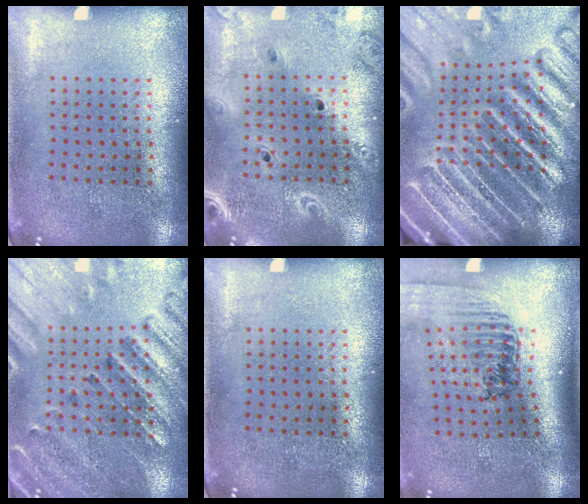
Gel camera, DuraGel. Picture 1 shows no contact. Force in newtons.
{"total": 2.2, "press": 2.0, "slide": 0.9}
{"total": 5.7, "press": 4.9, "slide": 2.9}
{"total": 2.9, "press": 2.6, "slide": 1.1}
{"total": 0.0}
{"total": 1.5, "press": 1.4, "slide": 0.4}